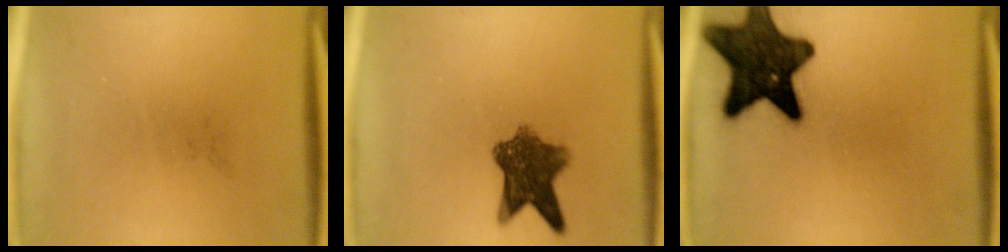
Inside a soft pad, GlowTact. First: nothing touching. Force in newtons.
{"total": 8.1}
{"total": 15.4}